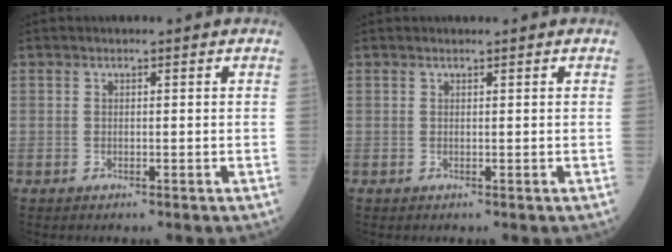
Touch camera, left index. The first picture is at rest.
{"total": 0.6, "force": [0.6, -0.1, 0.2], "torque": [-0.009, 0.001, 0.012]}